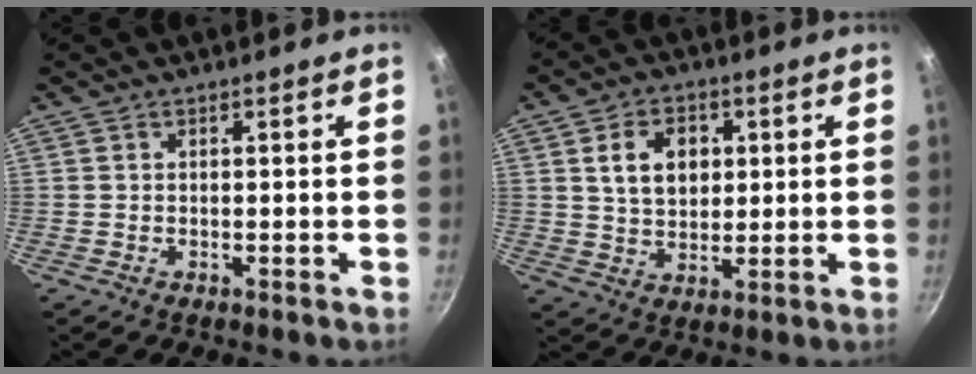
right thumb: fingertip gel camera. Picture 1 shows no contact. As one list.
[{"total": 9.0, "force": [2.3, 6.5, 5.8], "torque": [-0.075, -0.003, 0.040]}]